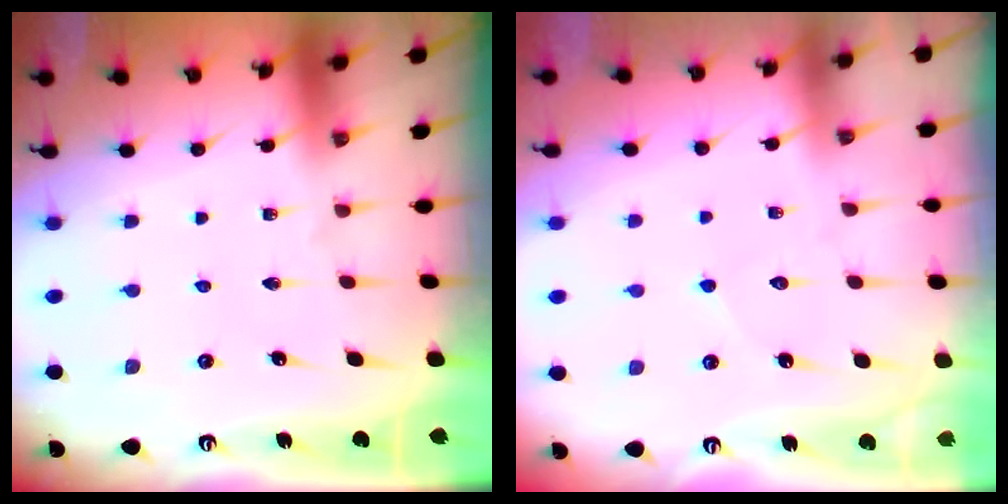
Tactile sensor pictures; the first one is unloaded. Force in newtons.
{"total": 4.8, "press": 4.8, "slide": 0.3}